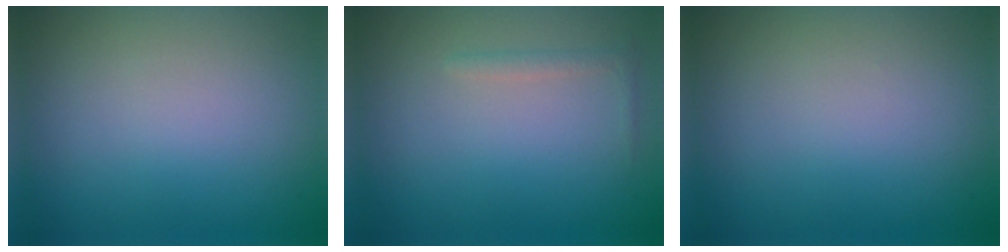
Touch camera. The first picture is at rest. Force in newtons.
{"total": 0.8, "press": 0.8, "slide": 0.0}
{"total": 0.0}